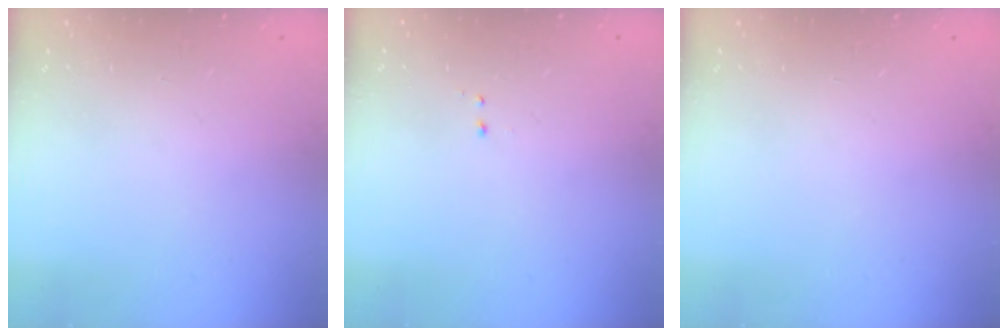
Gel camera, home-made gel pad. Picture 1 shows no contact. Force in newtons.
{"total": 0.5, "press": 0.5, "slide": 0.3}
{"total": 0.0}